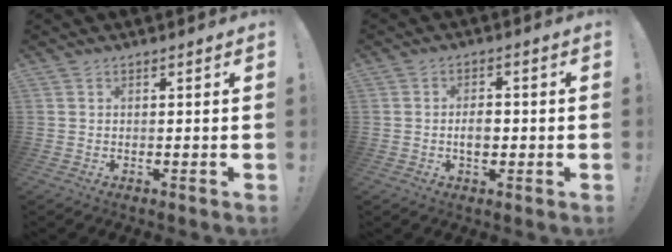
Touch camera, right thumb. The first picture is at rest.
{"total": 4.4, "force": [-0.9, 2.7, 3.3], "torque": [-0.036, 0.002, -0.020]}